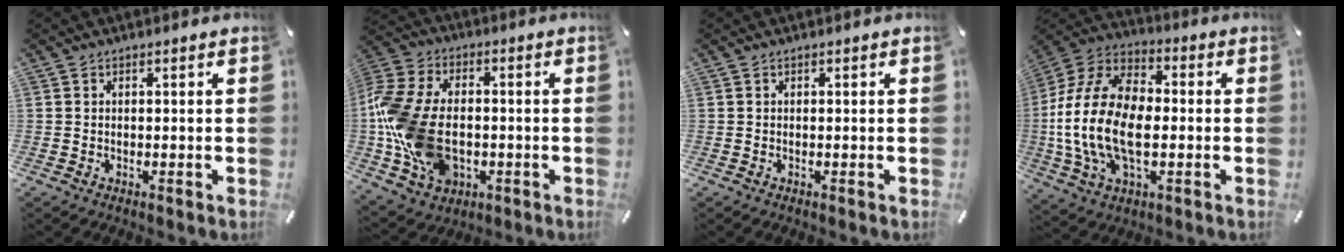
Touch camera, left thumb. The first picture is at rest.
{"total": 18.8, "force": [-2.6, 13.4, 12.9], "torque": [-0.289, 0.014, -0.042]}
{"total": 0.0}
{"total": 18.5, "force": [-3.5, 11.7, 13.9], "torque": [-0.304, 0.017, -0.063]}